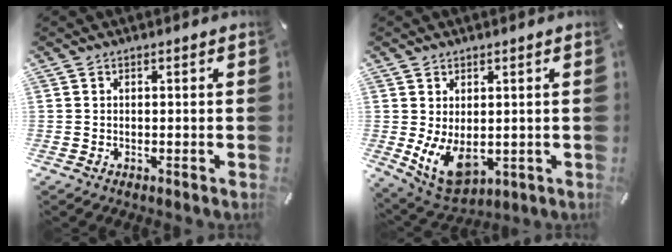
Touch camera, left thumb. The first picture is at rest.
{"total": 8.7, "force": [0.0, 5.9, 6.4], "torque": [-0.117, -0.014, 0.006]}